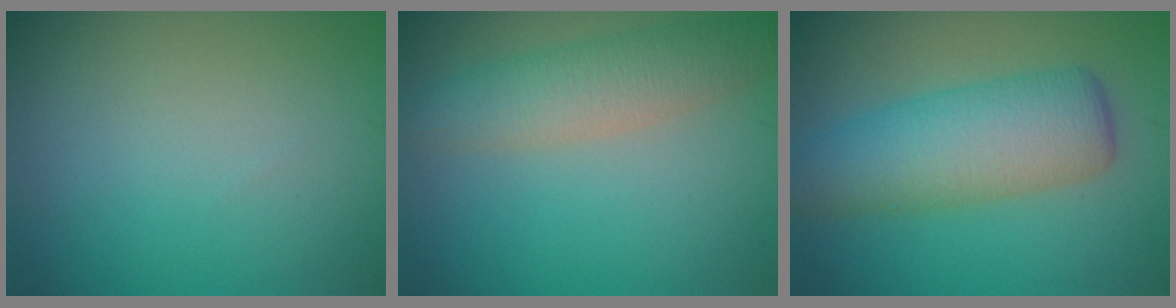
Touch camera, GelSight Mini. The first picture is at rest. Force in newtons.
{"total": 4.0, "press": 4.0, "slide": 0.1}
{"total": 6.4, "press": 6.4, "slide": 0.1}